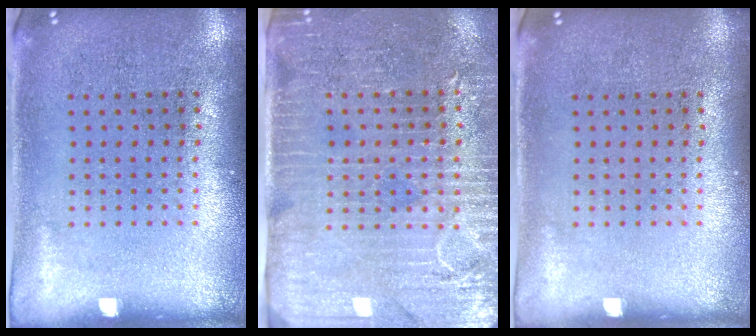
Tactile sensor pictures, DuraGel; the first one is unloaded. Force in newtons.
{"total": 3.6, "press": 3.3, "slide": 1.6}
{"total": 0.0}